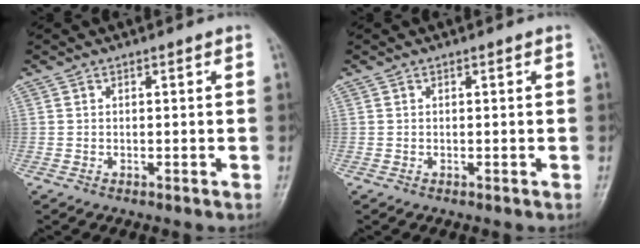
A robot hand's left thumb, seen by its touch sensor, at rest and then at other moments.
{"total": 0.0}